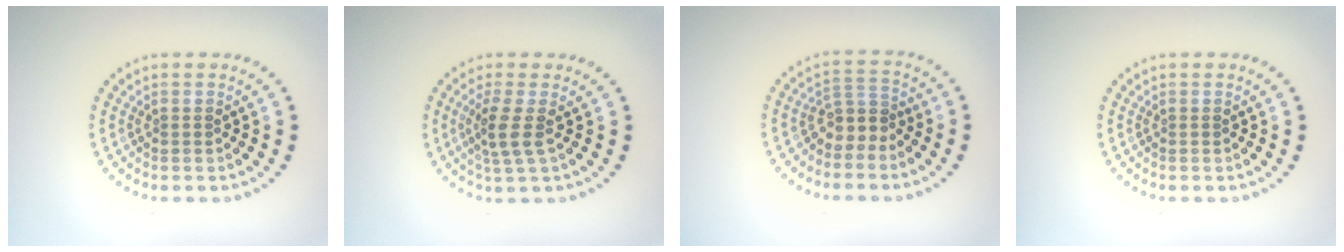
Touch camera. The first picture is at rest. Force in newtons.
{"total": 2.5, "press": 1.9, "slide": 1.6}
{"total": 2.5, "press": 1.8, "slide": 1.8}
{"total": 0.0}